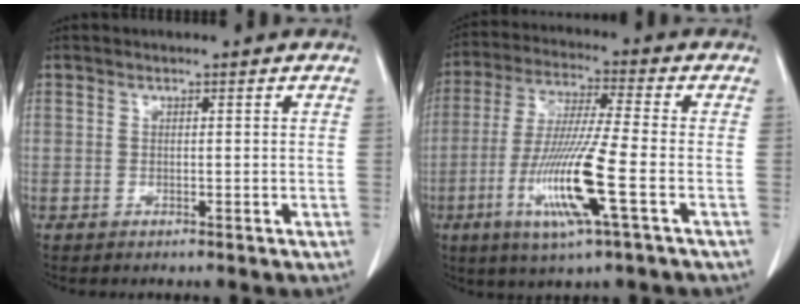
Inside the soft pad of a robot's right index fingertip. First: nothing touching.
{"total": 13.4, "force": [-4.3, -0.1, 12.7], "torque": [-0.256, -0.018, -0.085]}